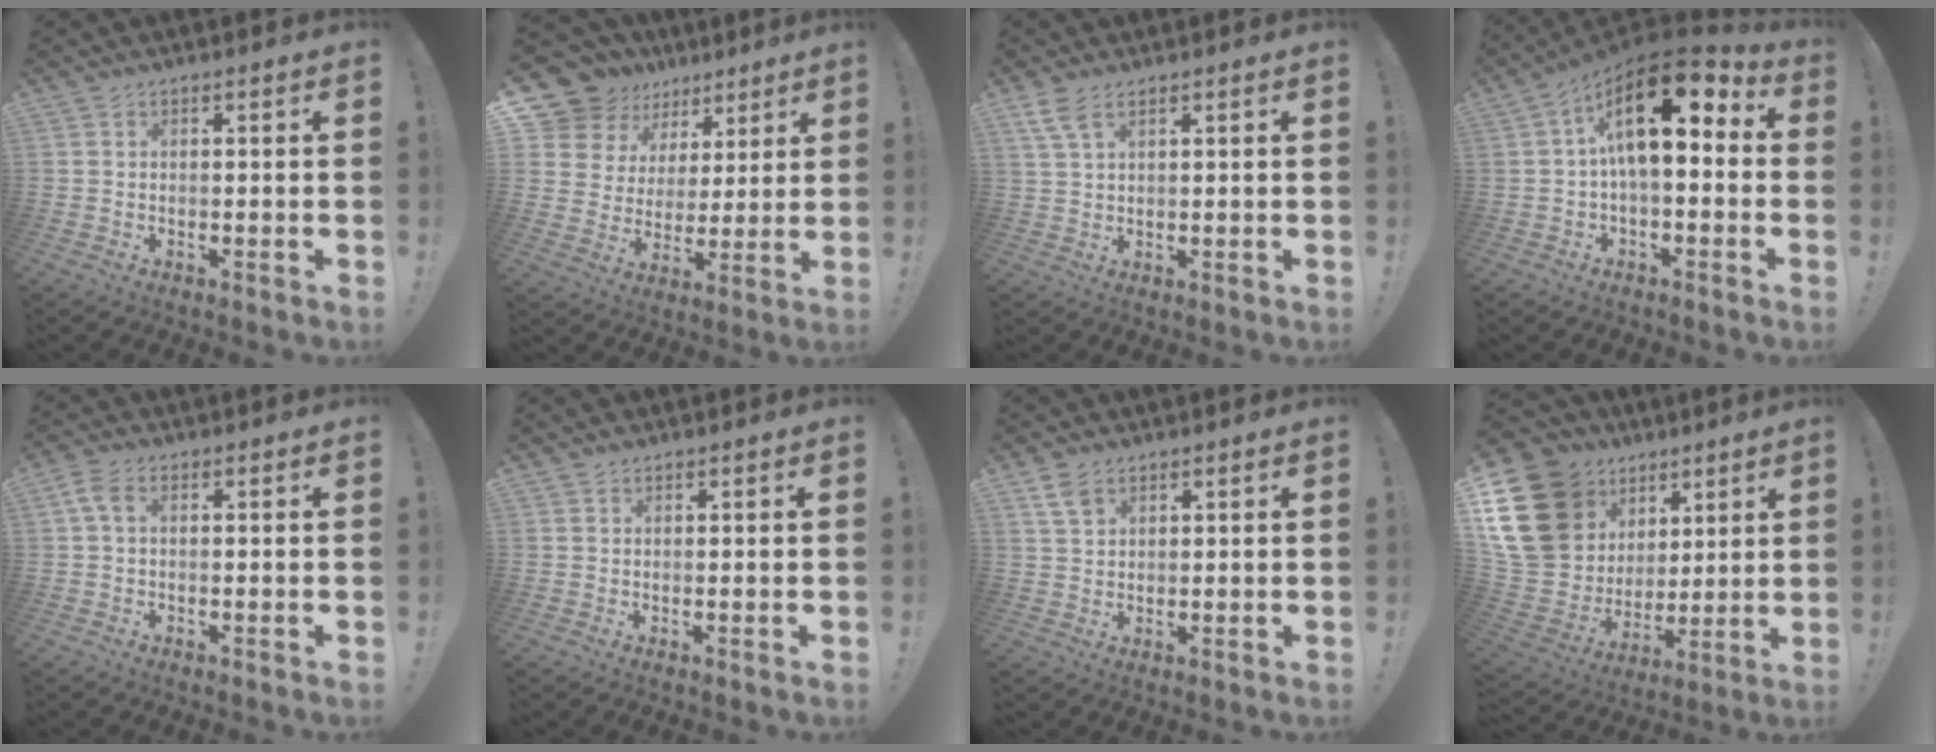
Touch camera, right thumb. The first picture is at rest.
{"total": 13.2, "force": [8.4, 9.5, 3.5], "torque": [-0.071, -0.054, 0.172]}
{"total": 4.8, "force": [2.9, 1.9, 3.3], "torque": [-0.061, -0.009, 0.055]}
{"total": 17.3, "force": [5.2, 7.3, 14.8], "torque": [-0.255, -0.030, 0.087]}
{"total": 3.9, "force": [0.8, 2.4, 2.9], "torque": [-0.066, 0.008, 0.014]}
{"total": 0.9, "force": [0.8, 0.4, 0.0], "torque": [0.003, -0.002, 0.015]}
{"total": 4.5, "force": [2.8, 2.6, 2.3], "torque": [-0.036, -0.011, 0.052]}
{"total": 23.1, "force": [9.4, 17.9, 11.3], "torque": [-0.208, -0.052, 0.218]}